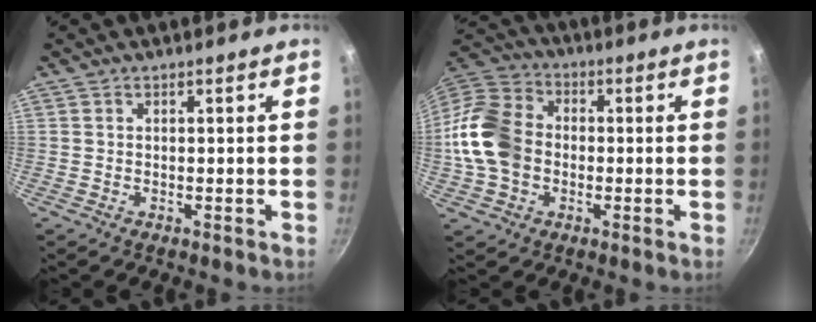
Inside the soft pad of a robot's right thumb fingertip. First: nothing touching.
{"total": 14.6, "force": [-1.5, 11.3, 9.2], "torque": [-0.162, 0.024, -0.045]}